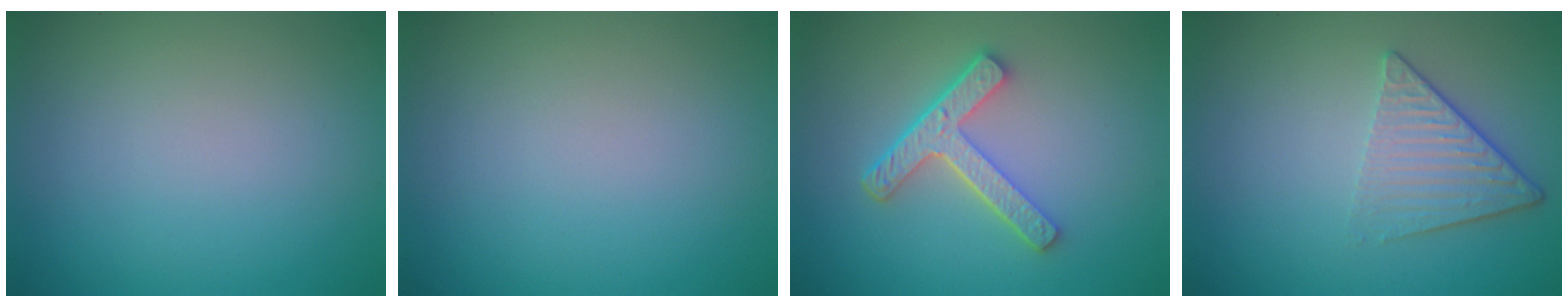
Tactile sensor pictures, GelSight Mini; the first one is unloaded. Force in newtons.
{"total": 0.0}
{"total": 4.5, "press": 3.3, "slide": 3.1}
{"total": 3.6, "press": 2.6, "slide": 2.4}